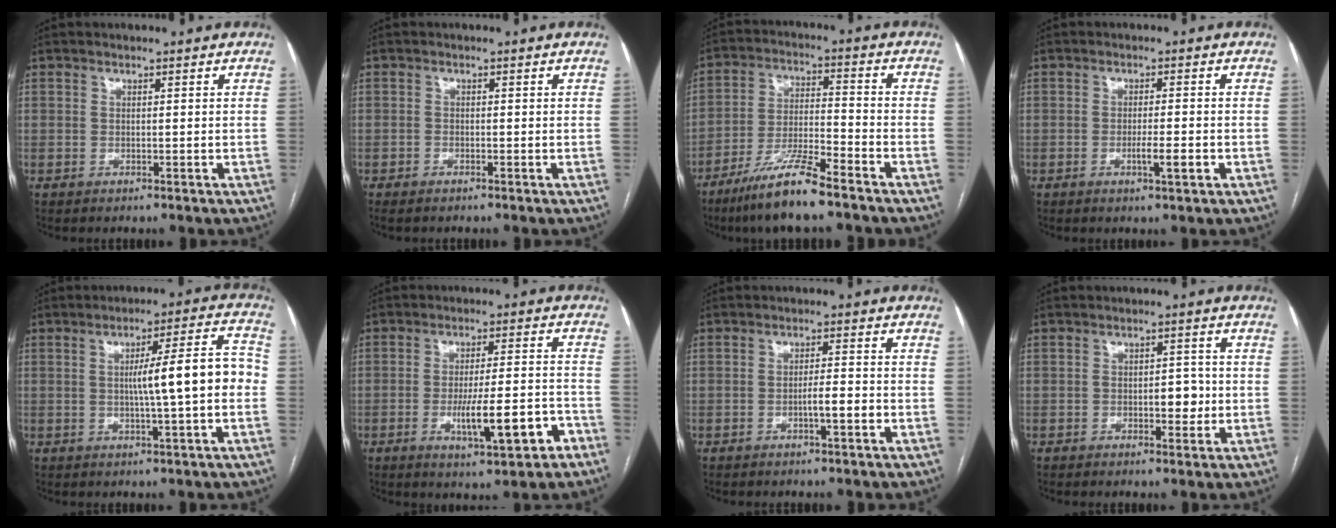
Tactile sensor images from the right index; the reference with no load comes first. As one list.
[{"total": 1.1, "force": [-0.9, 0.4, 0.5], "torque": [-0.012, -0.001, -0.011]}, {"total": 11.1, "force": [-8.2, 0.8, 7.5], "torque": [-0.144, -0.023, -0.151]}, {"total": 3.4, "force": [-1.2, 0.2, 3.2], "torque": [-0.052, -0.003, -0.018]}, {"total": 10.4, "force": [-0.6, 0.3, 10.4], "torque": [-0.149, 0.024, -0.011]}, {"total": 10.3, "force": [-4.4, 1.7, 9.2], "torque": [-0.142, 0.003, -0.059]}, {"total": 3.3, "force": [-1.3, 0.3, 3.0], "torque": [-0.046, 0.002, -0.021]}, {"total": 3.9, "force": [-0.8, 1.8, 3.4], "torque": [-0.042, 0.007, -0.007]}]